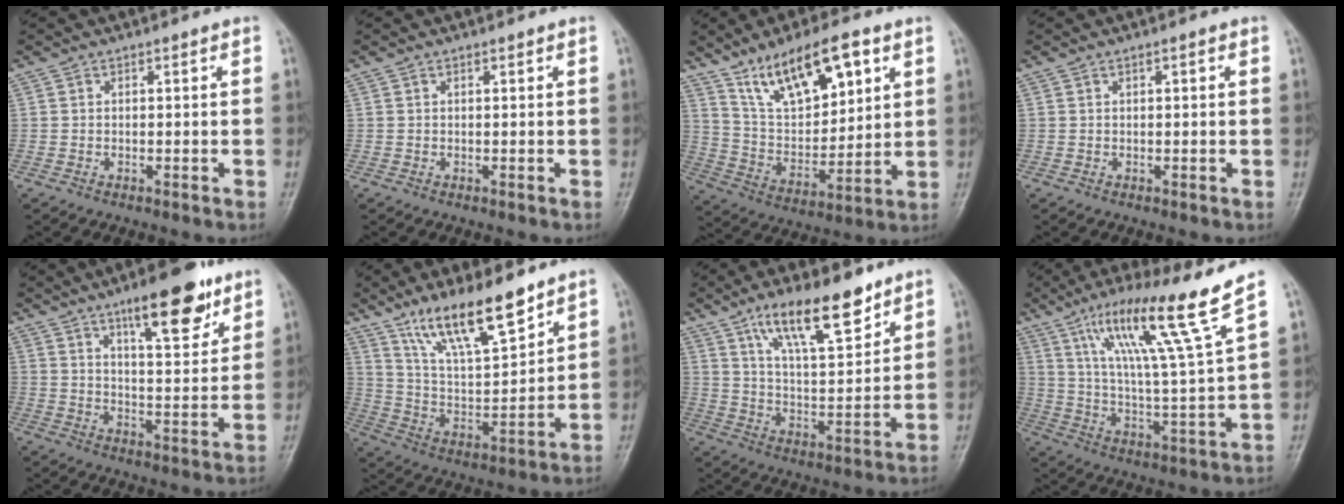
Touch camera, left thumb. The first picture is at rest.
{"total": 0.0}
{"total": 16.3, "force": [9.3, 6.9, 11.6], "torque": [-0.161, -0.037, 0.174]}
{"total": 0.8, "force": [0.3, 0.2, 0.7], "torque": [-0.012, 0.002, 0.004]}
{"total": 13.9, "force": [8.8, 4.1, 9.9], "torque": [-0.122, -0.048, 0.134]}
{"total": 16.2, "force": [11.5, 4.3, 10.6], "torque": [-0.163, -0.063, 0.221]}
{"total": 14.9, "force": [9.8, 4.7, 10.3], "torque": [-0.145, -0.053, 0.174]}
{"total": 17.6, "force": [11.0, -0.8, 13.7], "torque": [-0.224, -0.055, 0.184]}